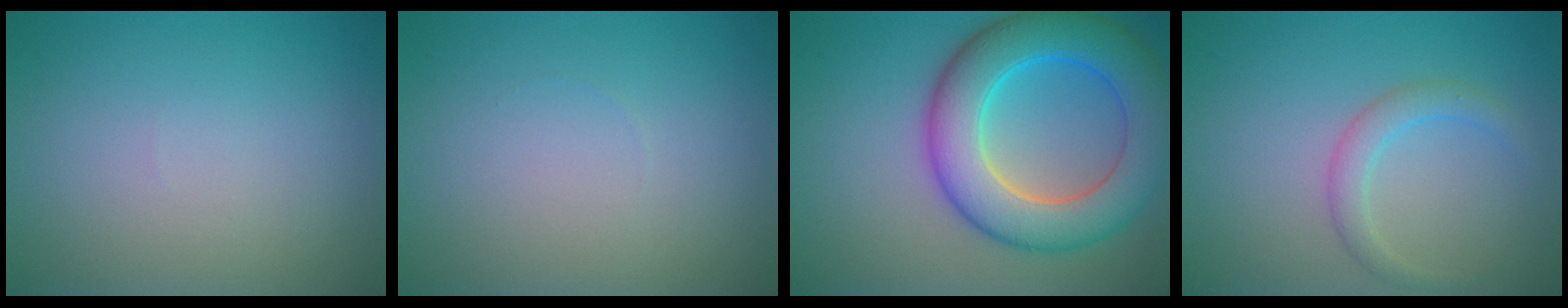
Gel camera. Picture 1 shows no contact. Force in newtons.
{"total": 0.0}
{"total": 9.5, "press": 9.5, "slide": 0.4}
{"total": 2.1, "press": 2.1, "slide": 0.0}